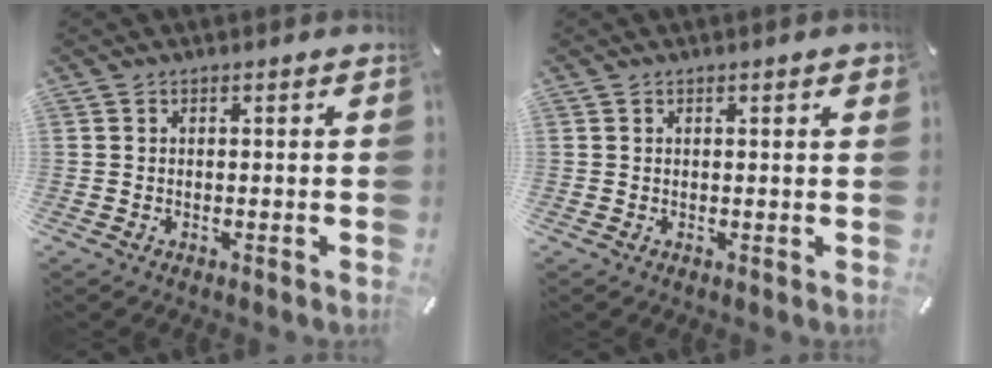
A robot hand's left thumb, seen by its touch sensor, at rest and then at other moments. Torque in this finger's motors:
{"motor_torque": [0.16, -0.22, -0.07, 0.23, -0.09]}